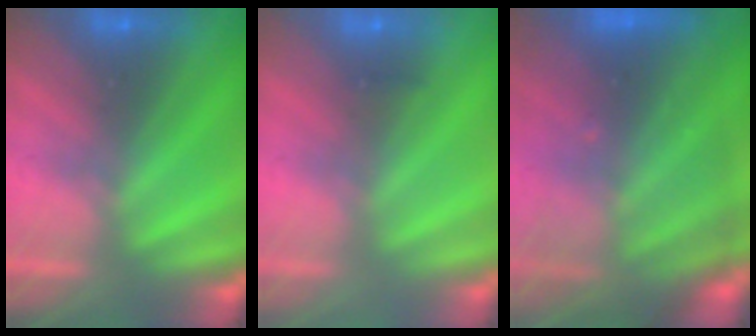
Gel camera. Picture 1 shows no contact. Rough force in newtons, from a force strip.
{"total": 2.4}
{"total": 8.4}